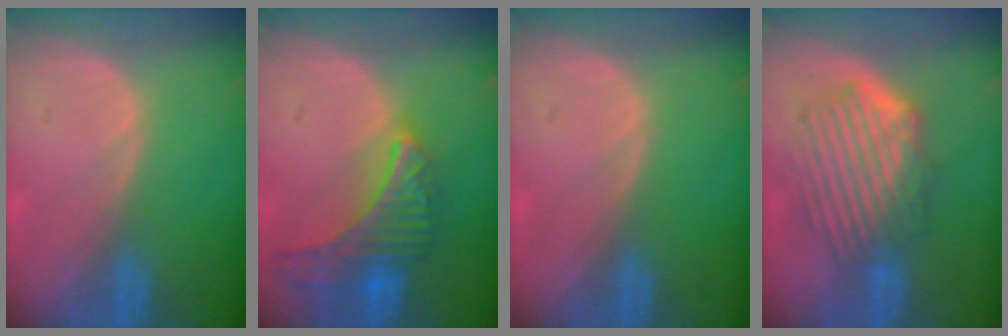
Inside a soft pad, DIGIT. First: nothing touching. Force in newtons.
{"total": 9.3, "press": 8.2, "slide": 4.5}
{"total": 0.0}
{"total": 9.6, "press": 8.5, "slide": 4.5}